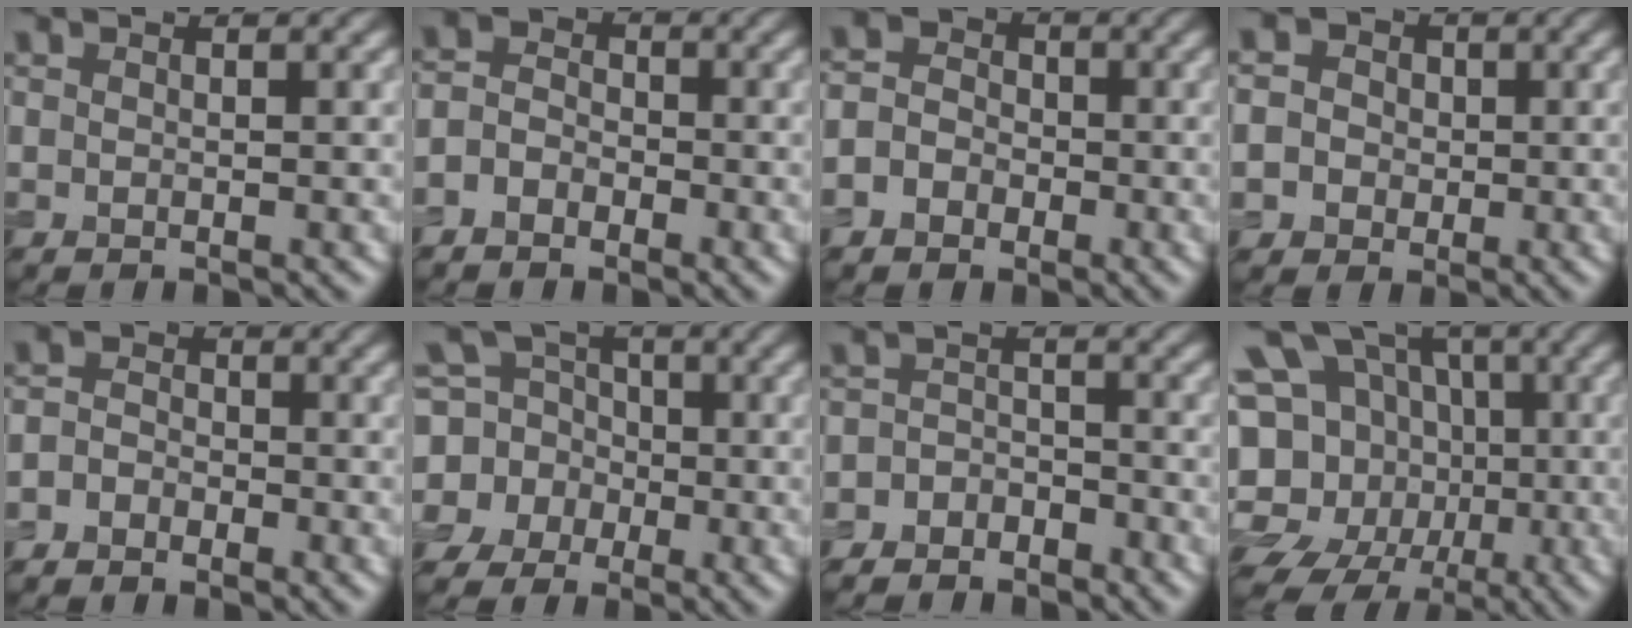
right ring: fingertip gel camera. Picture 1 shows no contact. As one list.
[{"total": 2.7, "force": [-1.6, 2.0, 1.1], "torque": [-0.013, 0.005, -0.042]}, {"total": 4.3, "force": [-1.5, 3.8, 1.4], "torque": [-0.004, 0.005, -0.044]}, {"total": 6.2, "force": [0.6, 5.7, 2.2], "torque": [-0.036, 0.038, -0.022]}, {"total": 2.5, "force": [-1.5, 1.8, 0.9], "torque": [0.000, 0.003, -0.042]}, {"total": 8.2, "force": [-1.4, 7.7, 2.4], "torque": [-0.065, 0.017, -0.060]}, {"total": 4.0, "force": [-3.5, 2.0, 0.5], "torque": [0.006, 0.002, -0.062]}, {"total": 19.1, "force": [-3.2, 16.5, 9.3], "torque": [-0.196, -0.012, -0.061]}]